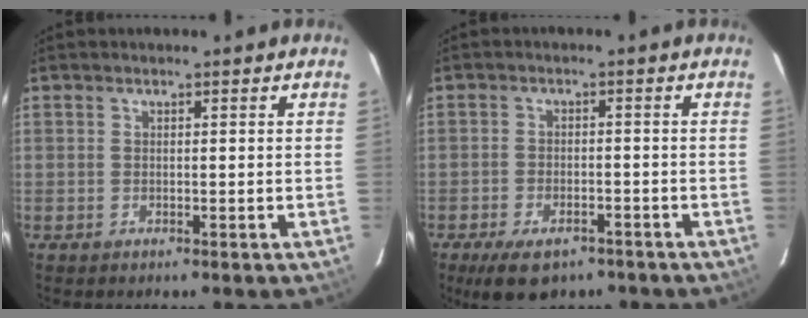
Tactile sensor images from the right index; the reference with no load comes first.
{"total": 9.2, "force": [-6.5, 4.4, 4.8], "torque": [-0.108, -0.012, -0.098]}